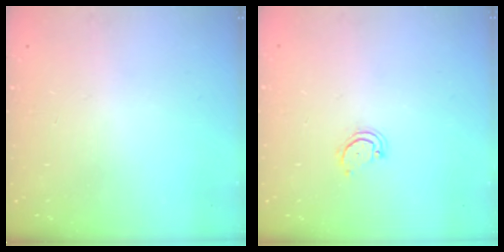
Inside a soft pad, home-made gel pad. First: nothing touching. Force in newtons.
{"total": 3.3, "press": 3.3, "slide": 0.3}